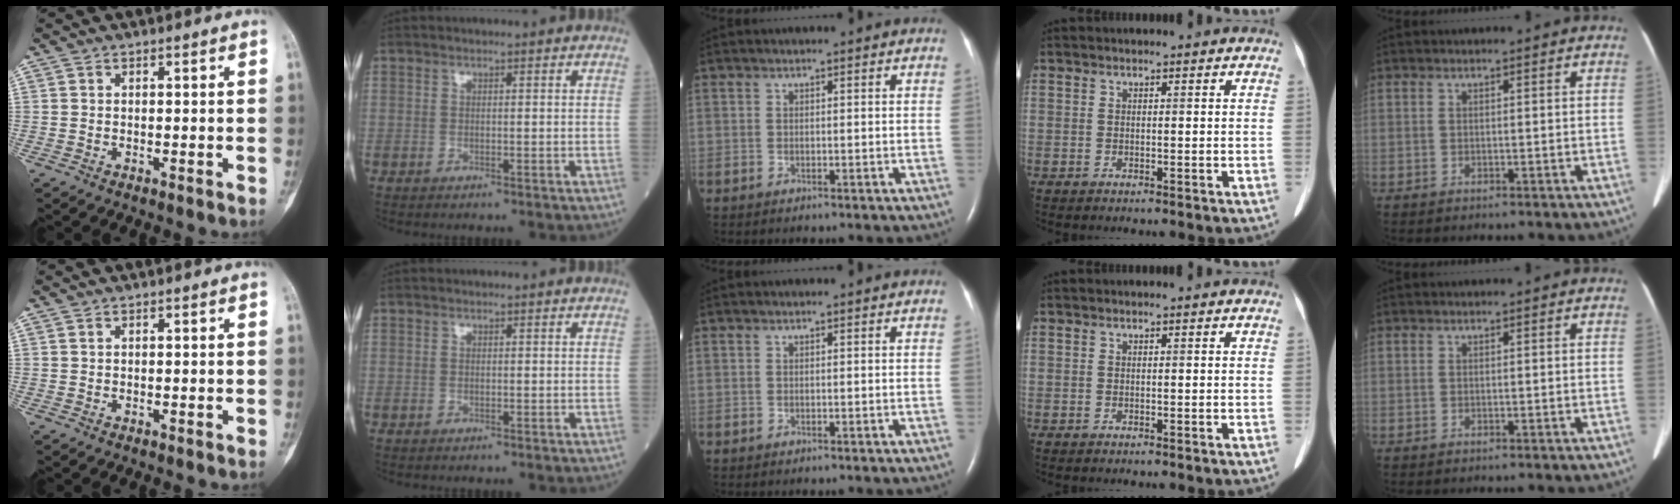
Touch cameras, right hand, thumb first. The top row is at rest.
{}